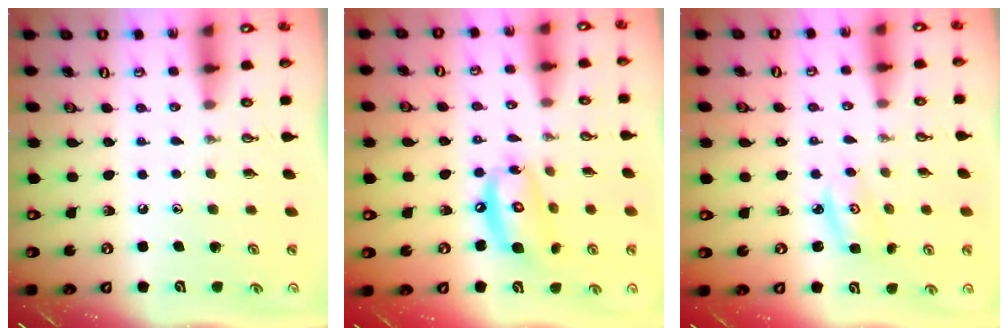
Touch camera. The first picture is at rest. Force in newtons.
{"total": 12.2, "press": 12.1, "slide": 1.2}
{"total": 2.7, "press": 2.6, "slide": 0.3}